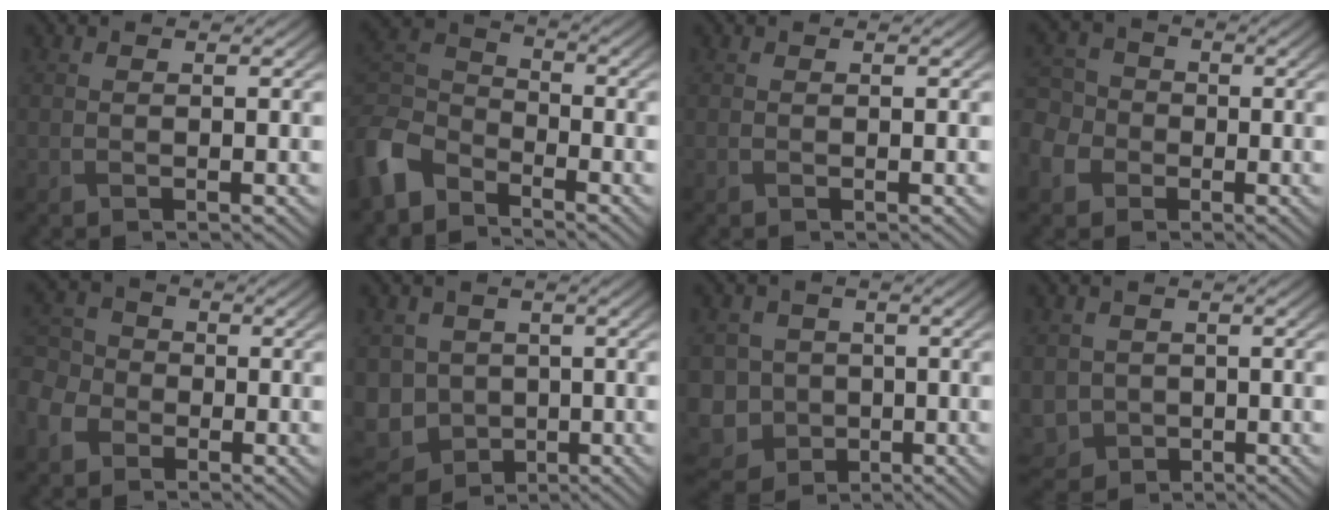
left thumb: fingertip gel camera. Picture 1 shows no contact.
{"total": 7.4, "force": [-5.4, 4.1, 2.9], "torque": [-0.081, -0.010, -0.132]}
{"total": 0.0}
{"total": 7.2, "force": [-2.5, 6.2, 2.7], "torque": [-0.095, -0.013, -0.068]}
{"total": 6.6, "force": [-2.9, 5.3, 2.8], "torque": [-0.091, -0.008, -0.067]}
{"total": 8.8, "force": [-1.3, 7.5, 4.4], "torque": [-0.119, -0.021, -0.028]}
{"total": 8.3, "force": [-2.7, 7.4, 2.5], "torque": [-0.078, -0.021, -0.070]}
{"total": 3.9, "force": [-0.6, 3.7, 1.2], "torque": [-0.047, -0.018, -0.017]}